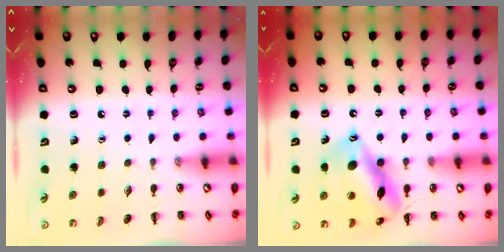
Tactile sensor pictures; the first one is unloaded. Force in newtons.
{"total": 16.2, "press": 16.0, "slide": 2.5}